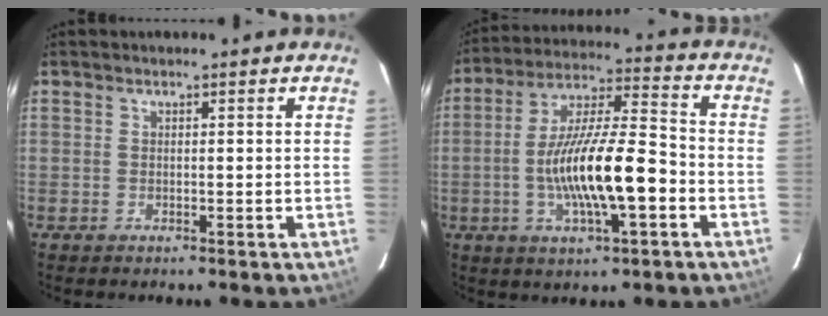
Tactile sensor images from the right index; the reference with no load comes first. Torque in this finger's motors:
{"motor_torque": [0.90, 0.30, 0.99, 0.21]}